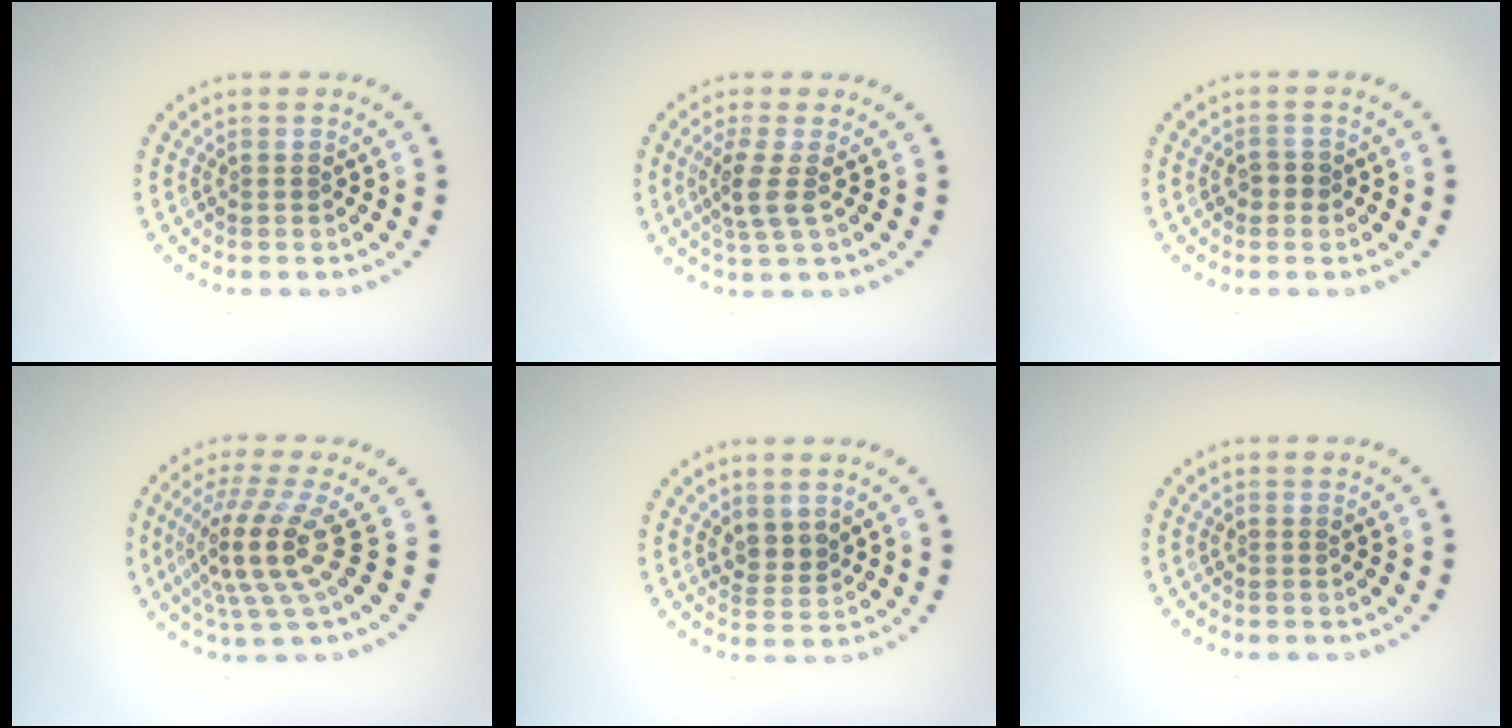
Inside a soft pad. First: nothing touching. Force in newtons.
{"total": 2.5, "press": 1.9, "slide": 1.6}
{"total": 1.1, "press": 1.1, "slide": 0.4}
{"total": 5.1, "press": 3.6, "slide": 3.6}
{"total": 1.9, "press": 1.5, "slide": 1.2}
{"total": 0.0}